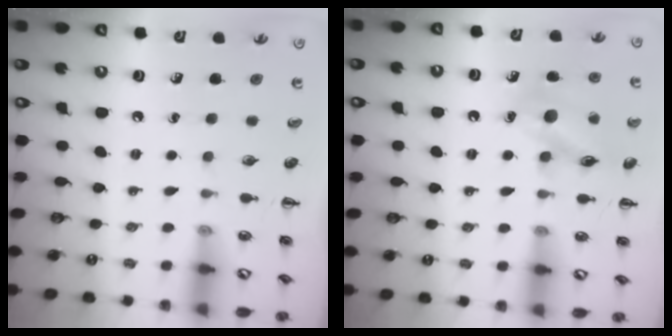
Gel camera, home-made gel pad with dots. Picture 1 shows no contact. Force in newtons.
{"total": 13.1, "press": 13.1, "slide": 0.9}